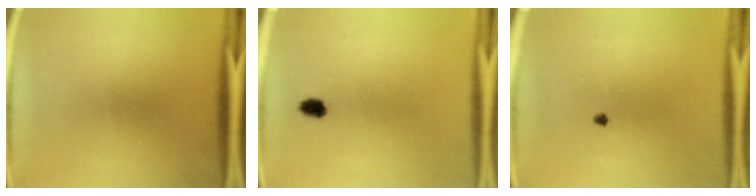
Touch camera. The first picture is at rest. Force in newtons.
{"total": 2.2}
{"total": 0.7}